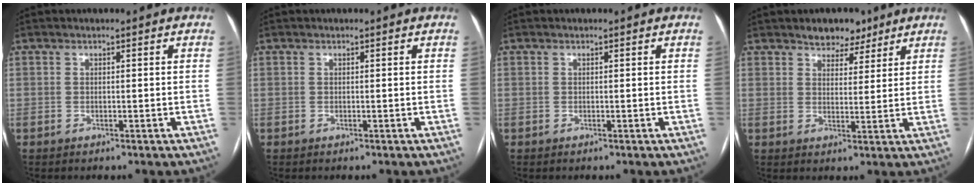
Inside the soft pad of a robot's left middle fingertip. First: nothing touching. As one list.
[{"total": 0.0}, {"total": 0.0}, {"total": 5.2, "force": [4.0, 2.9, 1.7], "torque": [-0.017, 0.002, 0.063]}]